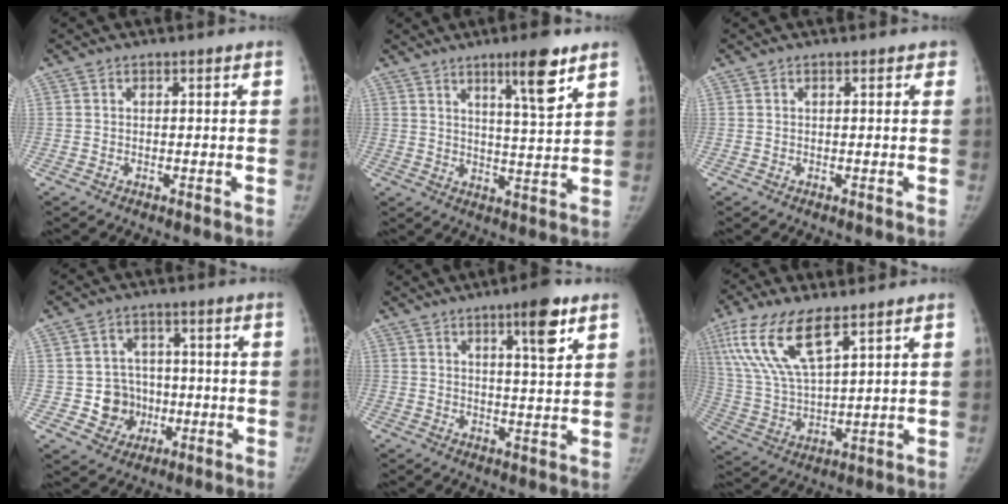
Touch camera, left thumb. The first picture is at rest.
{"total": 9.1, "force": [5.6, 1.1, 7.1], "torque": [-0.102, -0.036, 0.089]}
{"total": 1.1, "force": [0.6, 0.5, 0.7], "torque": [0.002, 0.001, 0.001]}
{"total": 7.7, "force": [-1.3, 7.4, 2.0], "torque": [0.013, 0.017, -0.015]}
{"total": 7.9, "force": [4.4, 1.3, 6.4], "torque": [-0.086, -0.025, 0.064]}
{"total": 14.4, "force": [7.8, 4.9, 11.0], "torque": [-0.230, -0.022, 0.160]}